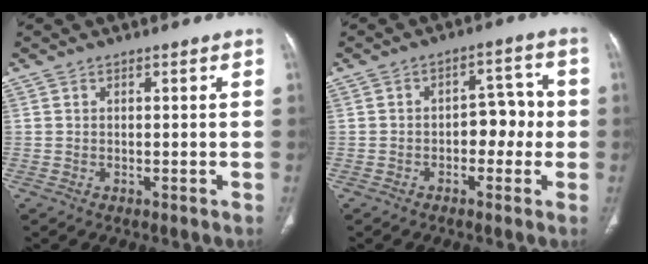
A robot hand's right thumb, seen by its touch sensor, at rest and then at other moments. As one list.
[{"total": 6.5, "force": [-1.2, 4.3, 4.8], "torque": [-0.033, 0.032, -0.024]}]